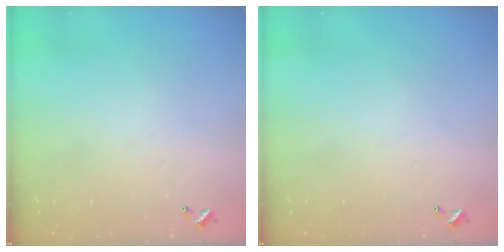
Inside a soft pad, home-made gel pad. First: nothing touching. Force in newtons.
{"total": 0.0}